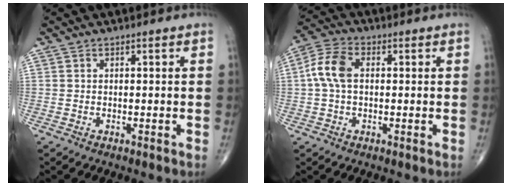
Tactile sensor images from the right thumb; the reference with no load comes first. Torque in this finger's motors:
{"motor_torque": [0.25, 0.88, 0.42, -0.33, 0.07]}